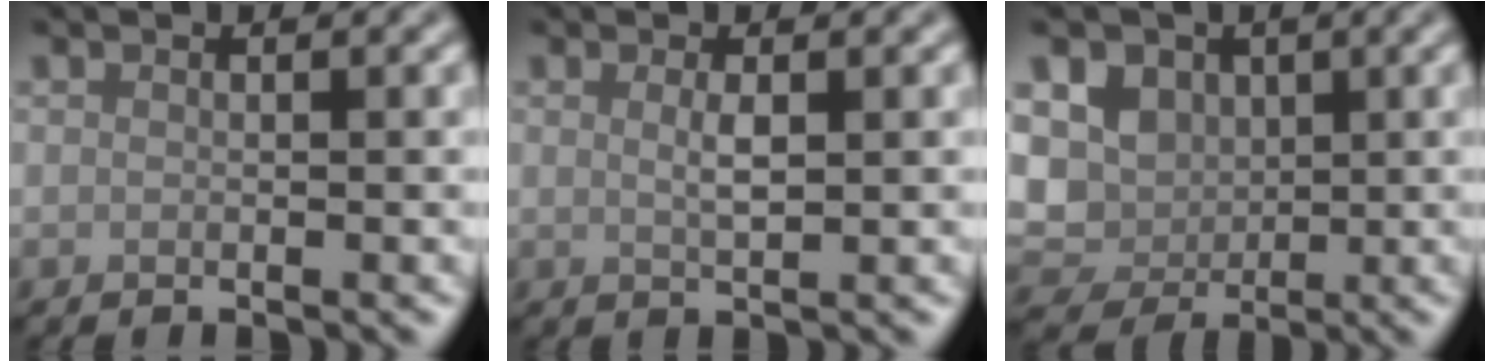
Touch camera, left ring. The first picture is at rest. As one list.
[{"total": 1.5, "force": [0.4, 0.4, 1.4], "torque": [-0.024, -0.001, 0.007]}, {"total": 7.3, "force": [0.9, 6.2, 3.8], "torque": [-0.059, 0.008, -0.004]}]